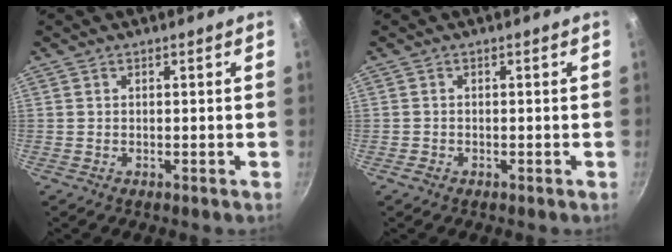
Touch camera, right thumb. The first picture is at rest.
{"total": 0.9, "force": [-0.6, 0.6, 0.3], "torque": [-0.011, 0.003, -0.009]}